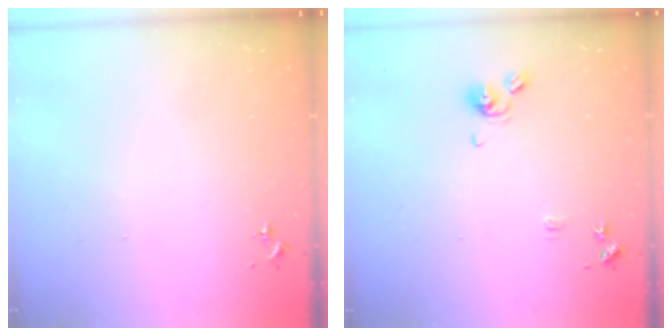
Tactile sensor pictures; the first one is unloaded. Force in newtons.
{"total": 9.4, "press": 9.4, "slide": 0.9}